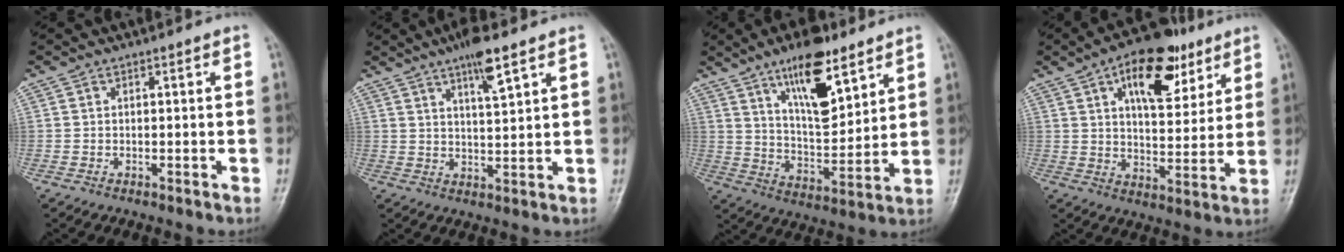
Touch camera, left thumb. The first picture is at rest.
{"total": 6.9, "force": [4.3, 1.2, 5.2], "torque": [-0.086, -0.023, 0.074]}
{"total": 14.7, "force": [8.9, 5.6, 10.4], "torque": [-0.140, -0.054, 0.152]}
{"total": 16.1, "force": [8.0, 8.0, 11.5], "torque": [-0.130, -0.021, 0.122]}